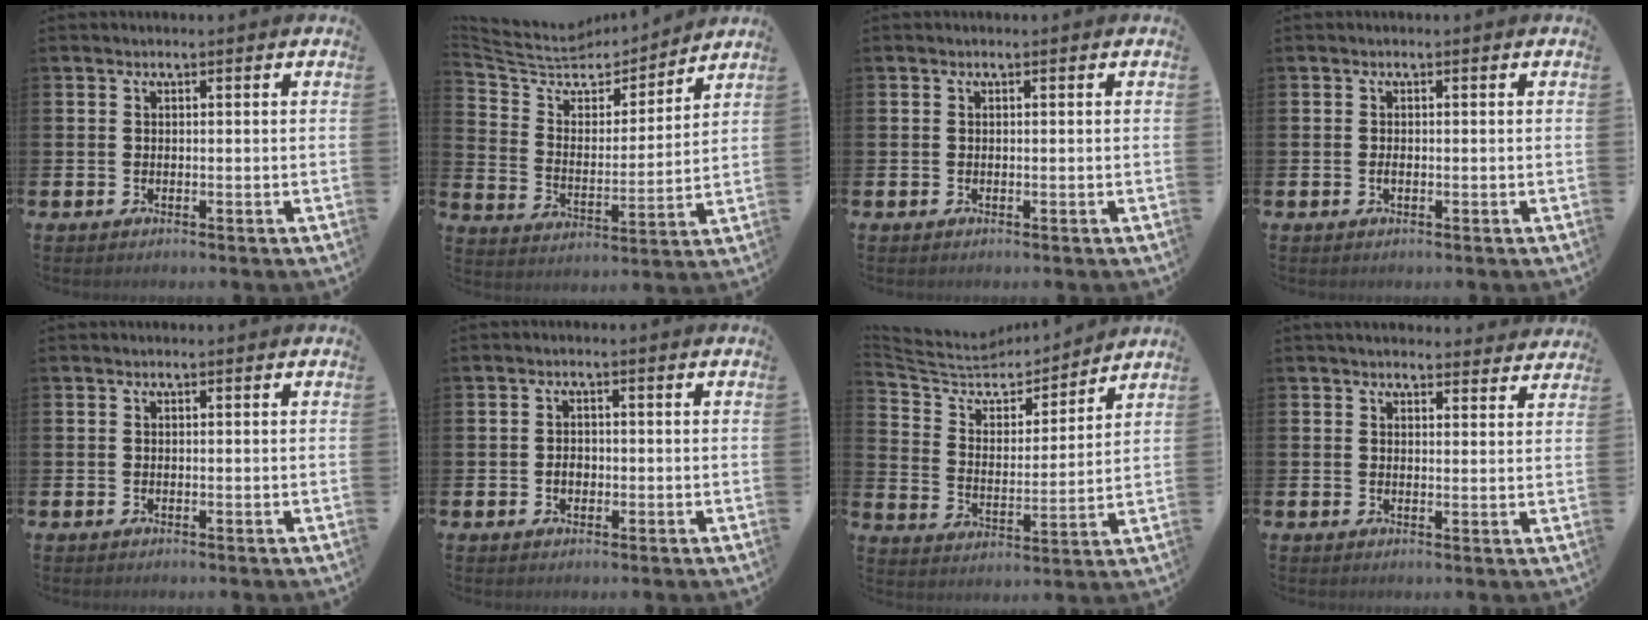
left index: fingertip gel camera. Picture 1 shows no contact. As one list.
[{"total": 7.2, "force": [6.3, 3.0, 1.8], "torque": [-0.078, -0.051, 0.105]}, {"total": 0.0}, {"total": 0.6, "force": [-0.1, 0.3, 0.5], "torque": [-0.015, 0.002, -0.002]}, {"total": 0.0}, {"total": 1.7, "force": [-0.4, 1.3, 1.0], "torque": [-0.008, 0.002, -0.012]}, {"total": 7.7, "force": [7.0, 2.7, 1.8], "torque": [-0.079, -0.056, 0.119]}, {"total": 2.8, "force": [2.7, 0.6, 0.3], "torque": [-0.003, -0.014, 0.048]}]